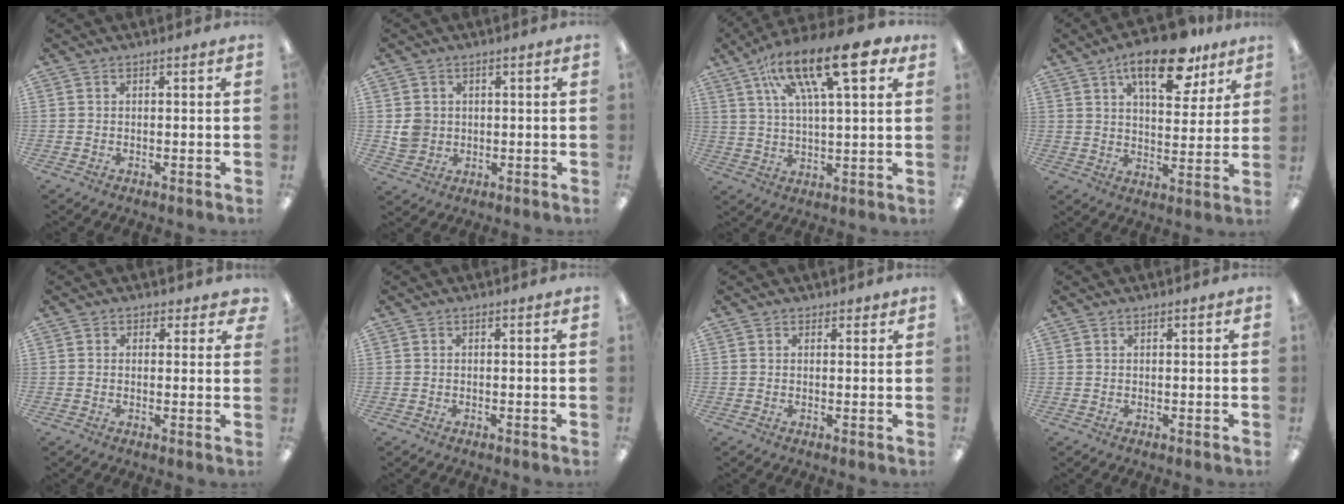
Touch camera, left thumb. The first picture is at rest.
{"total": 3.8, "force": [0.7, 3.6, 1.0], "torque": [-0.017, 0.004, 0.014]}
{"total": 19.8, "force": [11.3, 6.5, 14.9], "torque": [-0.244, -0.047, 0.181]}
{"total": 16.1, "force": [9.9, 6.8, 10.8], "torque": [-0.156, -0.039, 0.161]}
{"total": 1.9, "force": [1.4, 1.2, 0.4], "torque": [0.007, -0.003, 0.022]}
{"total": 0.0}
{"total": 1.4, "force": [1.2, 0.7, 0.2], "torque": [0.005, -0.004, 0.021]}
{"total": 0.7, "force": [0.6, 0.1, 0.3], "torque": [-0.008, 0.001, 0.010]}